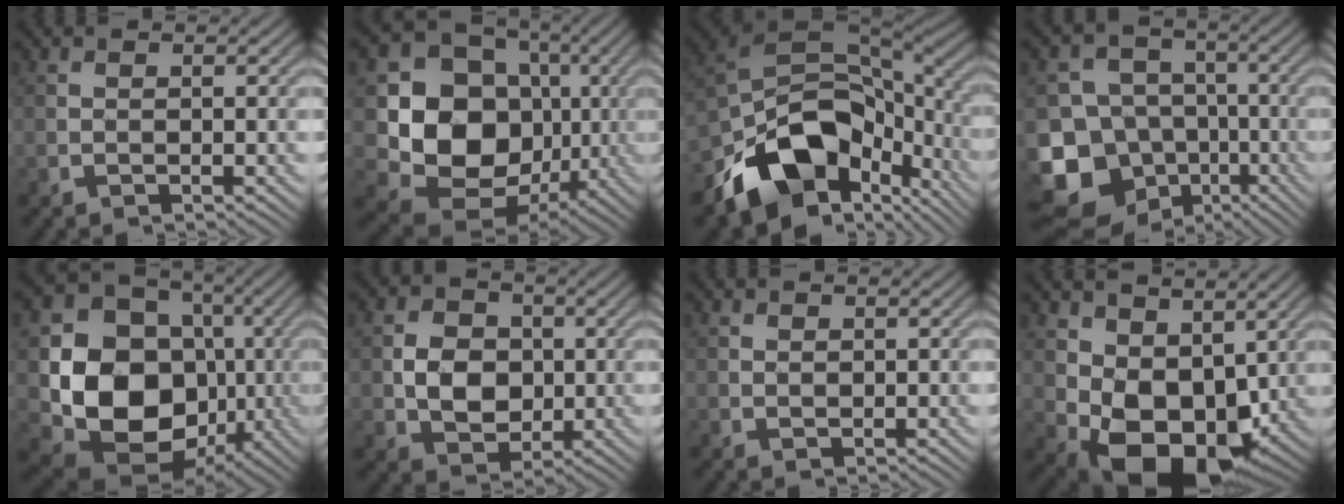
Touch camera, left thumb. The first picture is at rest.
{"total": 14.3, "force": [-0.1, 12.2, 7.5], "torque": [-0.157, -0.030, -0.007]}
{"total": 16.2, "force": [-7.1, 10.3, 10.4], "torque": [-0.194, -0.026, -0.125]}
{"total": 17.4, "force": [-7.9, 14.4, 5.7], "torque": [-0.180, -0.032, -0.131]}
{"total": 15.3, "force": [-1.4, 12.6, 8.4], "torque": [-0.174, -0.036, -0.025]}
{"total": 6.0, "force": [0.0, 4.9, 3.4], "torque": [-0.069, 0.001, -0.006]}
{"total": 0.6, "force": [0.4, 0.4, 0.2], "torque": [-0.004, -0.004, 0.009]}
{"total": 10.5, "force": [1.3, 7.3, 7.3], "torque": [-0.143, -0.027, 0.031]}